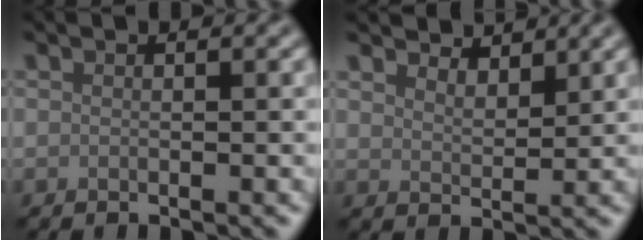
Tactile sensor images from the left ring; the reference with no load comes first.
{"total": 3.3, "force": [3.1, 0.8, 0.6], "torque": [-0.014, 0.002, 0.045]}